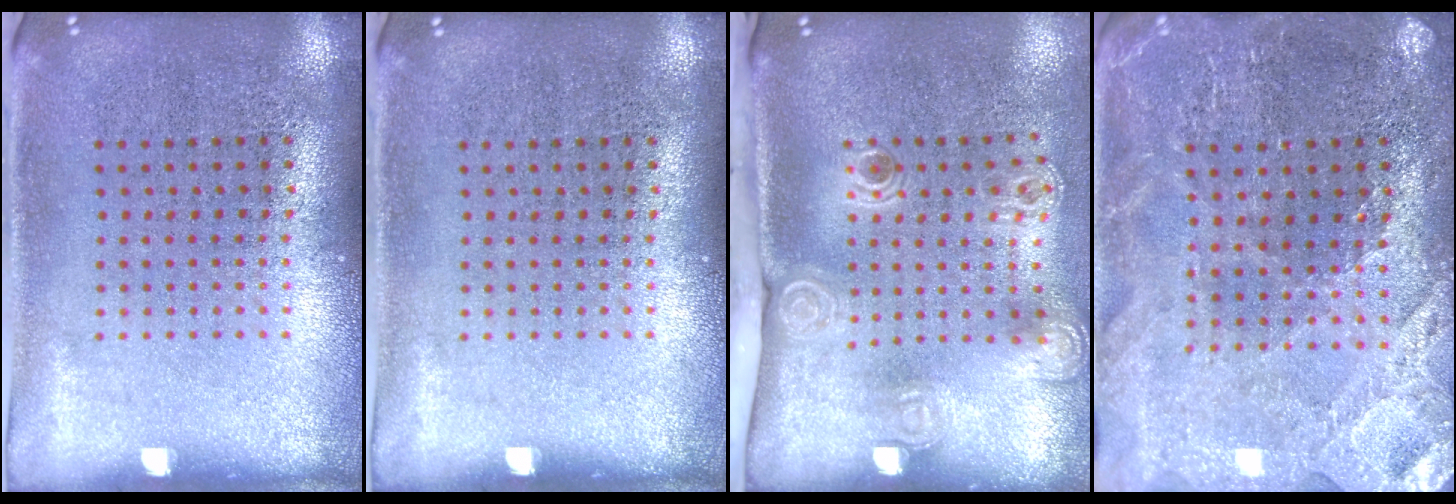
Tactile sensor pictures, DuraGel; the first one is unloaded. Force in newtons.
{"total": 0.0}
{"total": 2.3, "press": 1.6, "slide": 1.7}
{"total": 1.7, "press": 1.7, "slide": 0.2}